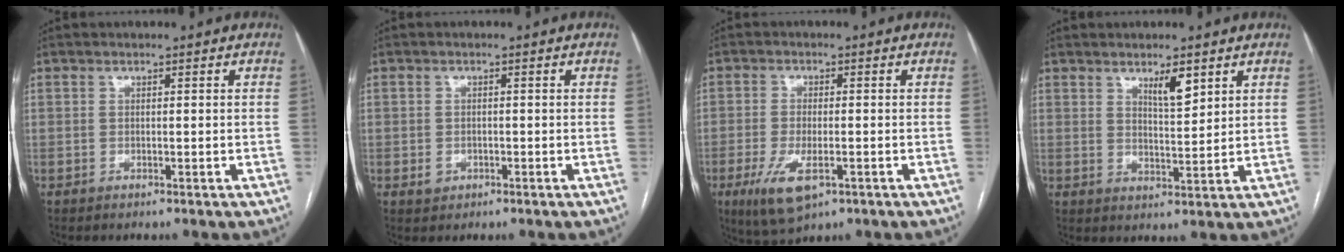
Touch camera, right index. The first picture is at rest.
{"total": 1.8, "force": [-0.6, 1.5, 0.6], "torque": [-0.008, 0.004, -0.004]}
{"total": 7.5, "force": [-3.3, 2.7, 6.2], "torque": [-0.127, -0.017, -0.050]}
{"total": 4.4, "force": [2.8, 0.9, 3.3], "torque": [-0.059, -0.004, 0.050]}